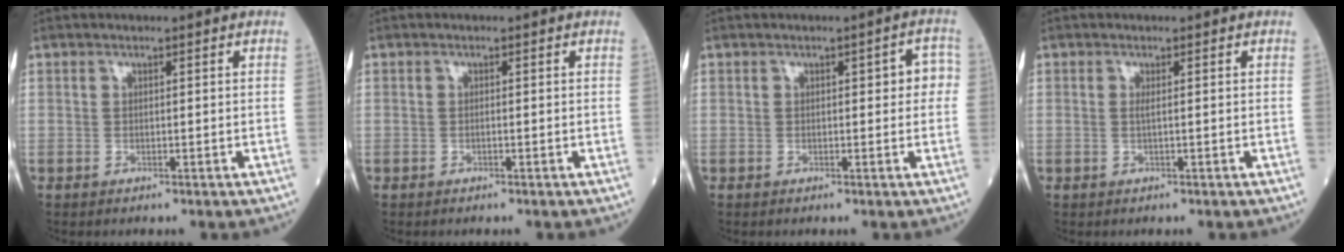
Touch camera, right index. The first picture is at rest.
{"total": 0.0}
{"total": 3.2, "force": [0.4, 1.3, 2.9], "torque": [-0.027, 0.016, 0.004]}
{"total": 0.7, "force": [0.0, -0.2, 0.7], "torque": [-0.020, -0.002, -0.001]}